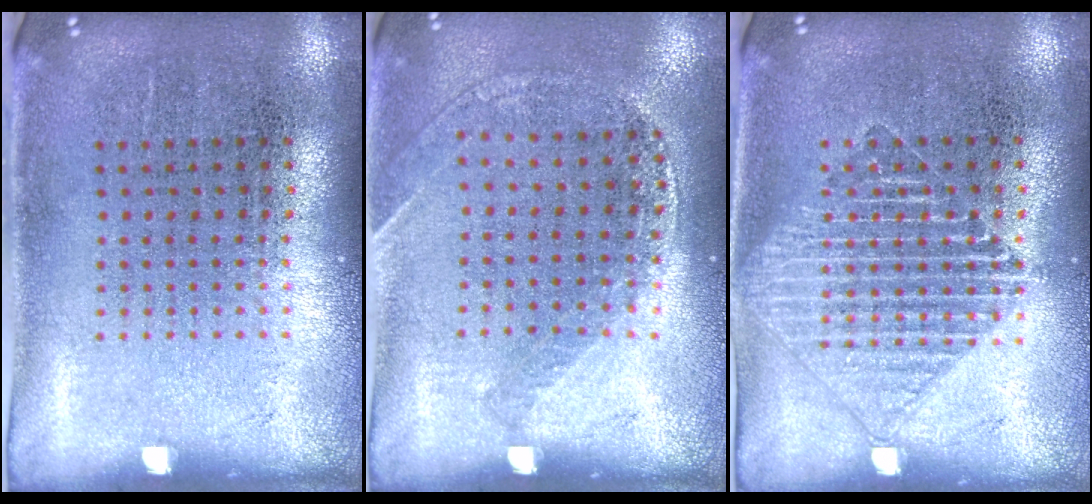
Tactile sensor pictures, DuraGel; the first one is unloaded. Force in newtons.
{"total": 1.2, "press": 1.1, "slide": 0.3}
{"total": 1.3, "press": 1.3, "slide": 0.2}